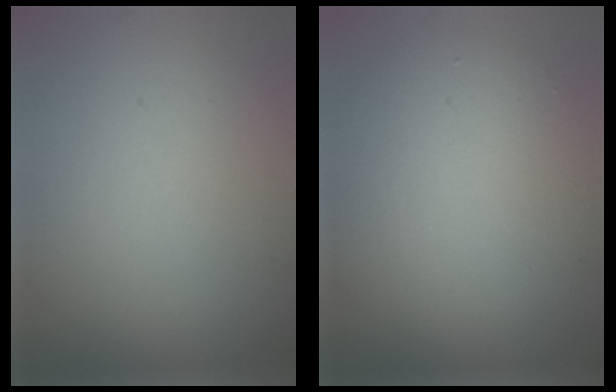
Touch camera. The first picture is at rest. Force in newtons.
{"total": 7.2, "press": 7.2, "slide": 0.3}